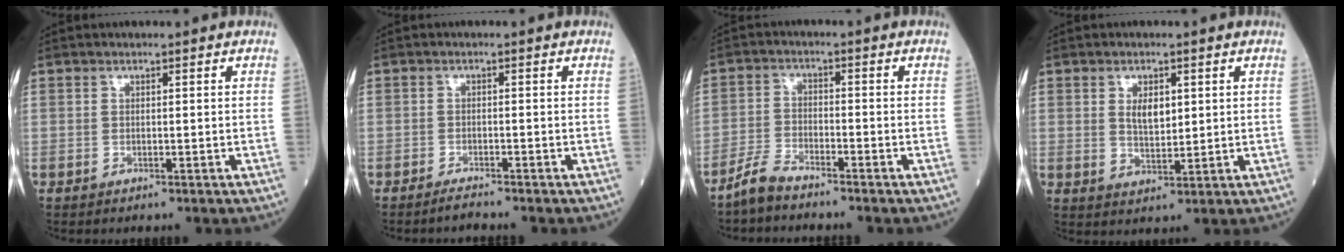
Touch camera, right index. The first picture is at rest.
{"total": 1.4, "force": [-1.3, -0.2, 0.3], "torque": [-0.008, -0.004, -0.021]}
{"total": 4.0, "force": [-3.7, 0.5, 1.4], "torque": [-0.033, -0.009, -0.075]}
{"total": 4.0, "force": [1.2, 1.9, 3.3], "torque": [-0.059, -0.002, 0.025]}